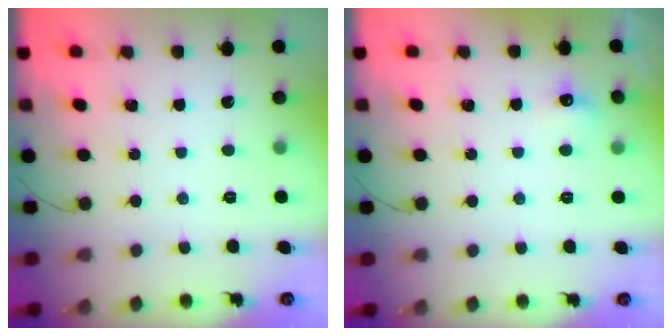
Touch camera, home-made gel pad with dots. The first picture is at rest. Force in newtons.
{"total": 4.6, "press": 4.4, "slide": 1.3}